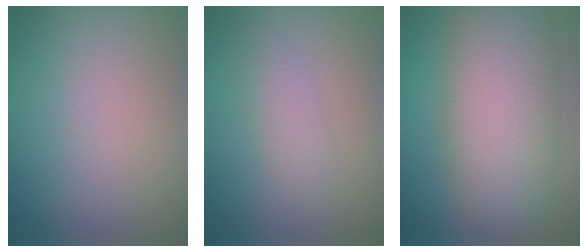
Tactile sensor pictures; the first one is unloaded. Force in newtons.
{"total": 2.0, "press": 2.0, "slide": 0.2}
{"total": 9.6, "press": 9.6, "slide": 0.5}